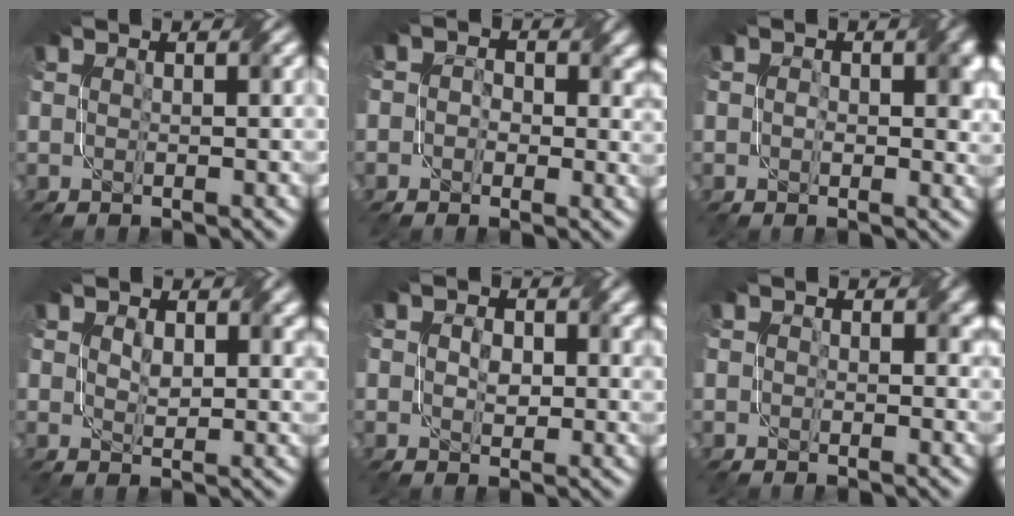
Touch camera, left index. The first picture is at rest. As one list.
[{"total": 3.9, "force": [0.7, 3.2, 2.1], "torque": [-0.017, 0.000, -0.018]}, {"total": 2.9, "force": [0.2, 1.8, 2.2], "torque": [-0.026, -0.003, -0.002]}, {"total": 3.0, "force": [1.2, 1.9, 2.0], "torque": [-0.038, -0.004, 0.022]}, {"total": 3.0, "force": [0.4, 2.1, 2.0], "torque": [-0.036, -0.005, 0.006]}, {"total": 2.3, "force": [0.7, 1.8, 1.3], "torque": [-0.011, -0.003, 0.001]}]